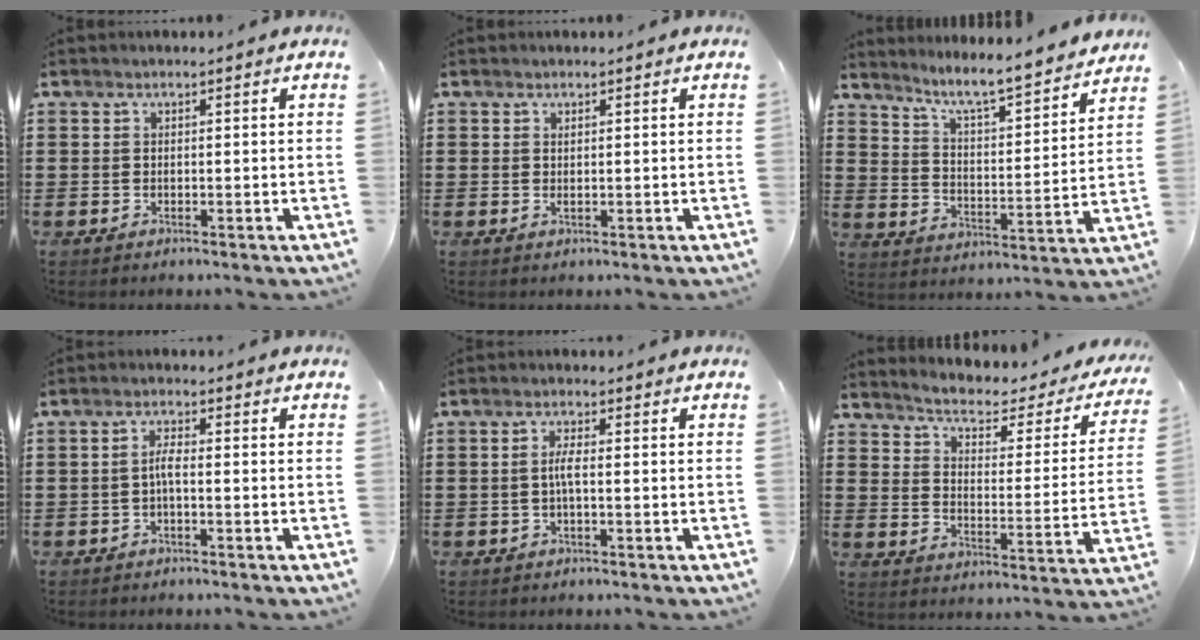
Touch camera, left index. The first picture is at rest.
{"total": 0.7, "force": [0.3, 0.1, 0.6], "torque": [-0.013, -0.001, 0.006]}
{"total": 6.7, "force": [6.1, -0.3, 2.8], "torque": [-0.071, -0.053, 0.097]}
{"total": 2.4, "force": [-0.6, 0.4, 2.3], "torque": [-0.050, -0.001, -0.014]}
{"total": 2.3, "force": [-0.3, 0.3, 2.3], "torque": [-0.051, -0.002, -0.009]}
{"total": 3.0, "force": [2.3, 1.0, 1.6], "torque": [-0.047, -0.019, 0.028]}